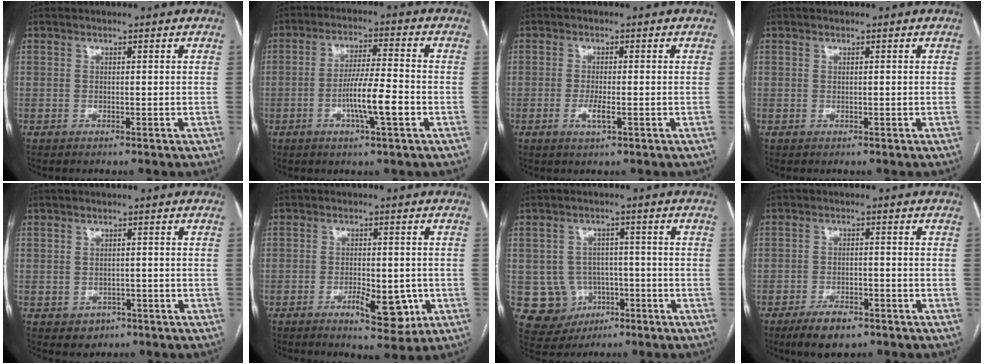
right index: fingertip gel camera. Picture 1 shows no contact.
{"total": 8.3, "force": [-2.7, 0.5, 7.9], "torque": [-0.140, -0.001, -0.051]}
{"total": 2.8, "force": [-0.9, 0.5, 2.6], "torque": [-0.052, -0.004, -0.015]}
{"total": 0.0}
{"total": 2.9, "force": [-1.2, 2.5, 0.8], "torque": [-0.004, 0.005, -0.007]}
{"total": 7.1, "force": [-2.6, 3.0, 5.9], "torque": [-0.076, -0.002, -0.029]}
{"total": 8.1, "force": [-2.0, 7.7, 1.6], "torque": [-0.032, 0.016, -0.017]}
{"total": 5.7, "force": [-3.9, 2.3, 3.4], "torque": [-0.062, -0.002, -0.061]}